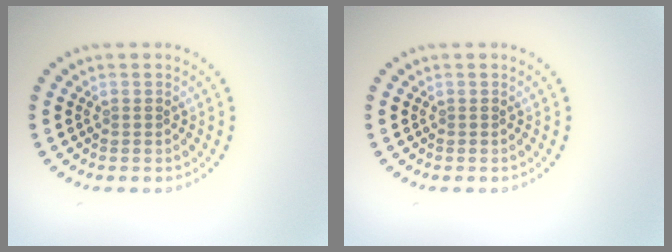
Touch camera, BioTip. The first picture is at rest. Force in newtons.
{"total": 0.0}